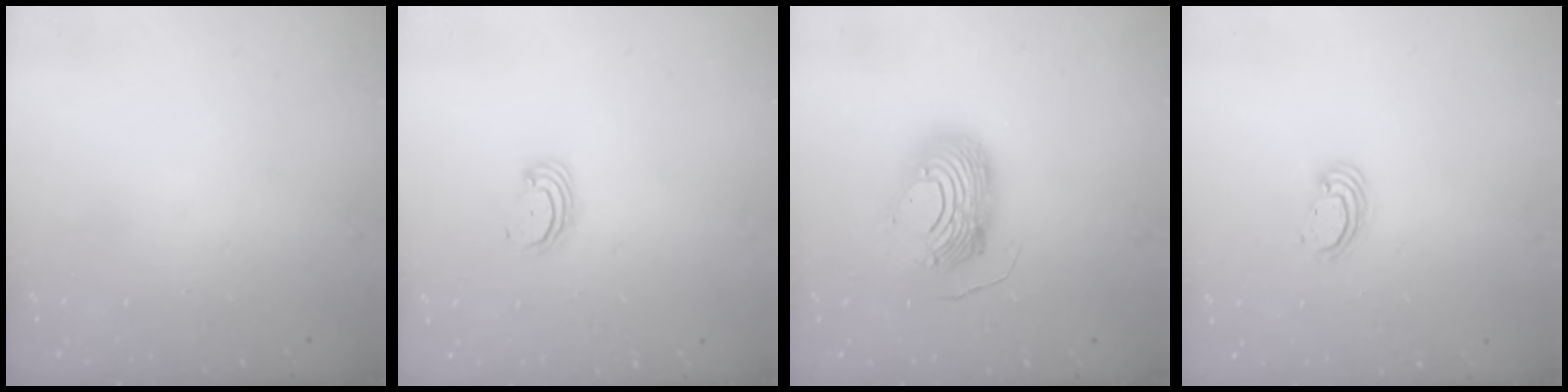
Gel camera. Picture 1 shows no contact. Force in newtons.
{"total": 2.6, "press": 2.6, "slide": 0.3}
{"total": 12.2, "press": 12.2, "slide": 1.2}
{"total": 3.6, "press": 3.6, "slide": 0.4}